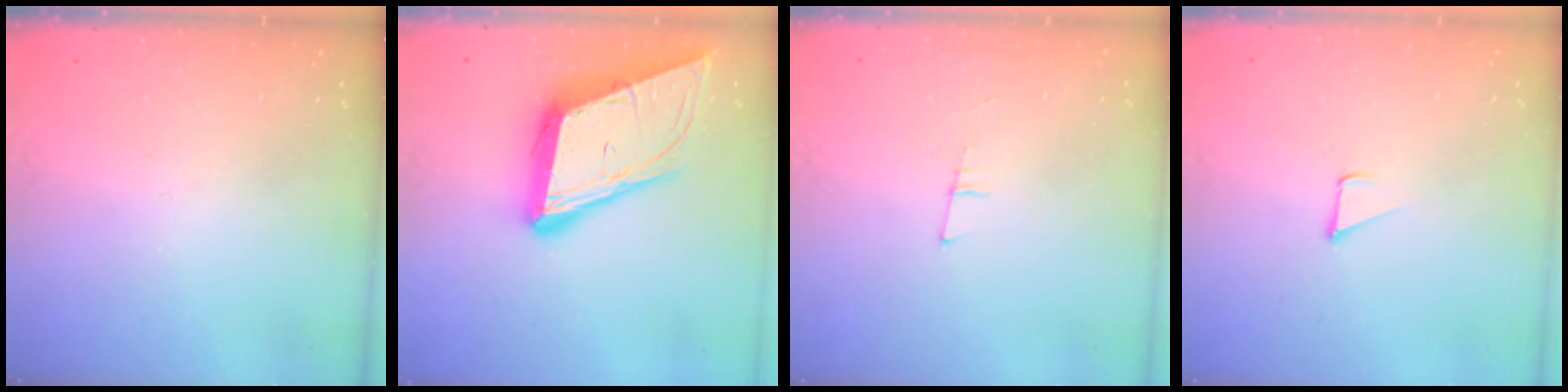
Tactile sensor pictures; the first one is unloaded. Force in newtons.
{"total": 17.7, "press": 17.2, "slide": 4.0}
{"total": 5.6, "press": 4.7, "slide": 2.9}
{"total": 1.7, "press": 1.7, "slide": 0.1}